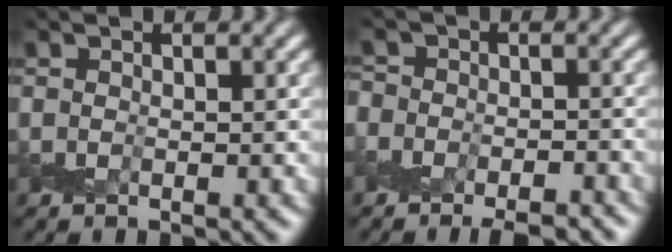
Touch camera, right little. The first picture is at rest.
{"total": 6.1, "force": [-5.1, 2.7, 2.1], "torque": [-0.009, -0.009, -0.080]}